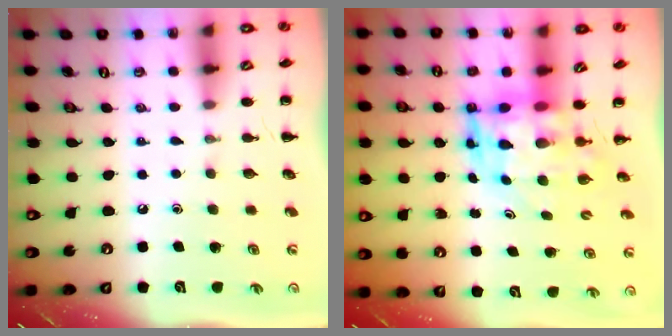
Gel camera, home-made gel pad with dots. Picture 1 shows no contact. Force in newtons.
{"total": 6.5, "press": 6.2, "slide": 2.2}